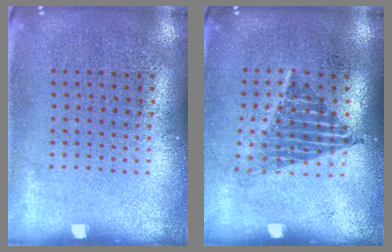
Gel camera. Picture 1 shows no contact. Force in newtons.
{"total": 1.2, "press": 1.0, "slide": 0.8}